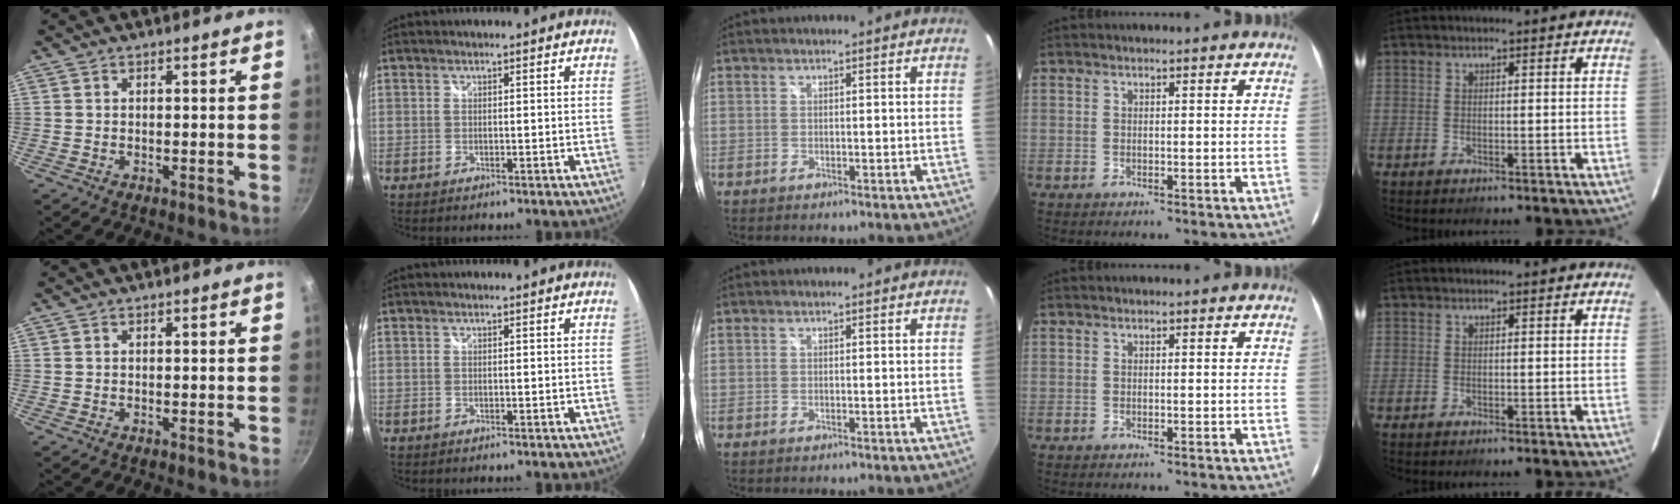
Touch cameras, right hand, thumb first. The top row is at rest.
{}